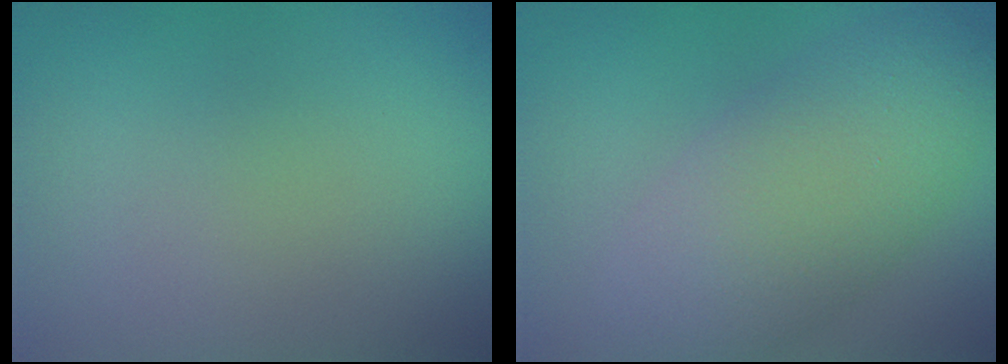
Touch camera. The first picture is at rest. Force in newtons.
{"total": 7.0, "press": 7.0, "slide": 0.3}